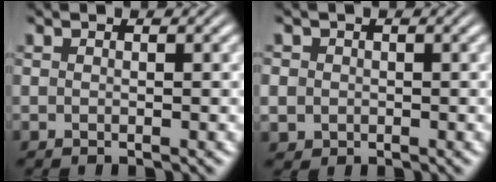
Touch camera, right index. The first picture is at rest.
{"total": 3.2, "force": [-0.5, 3.1, 0.9], "torque": [-0.040, -0.017, -0.003]}